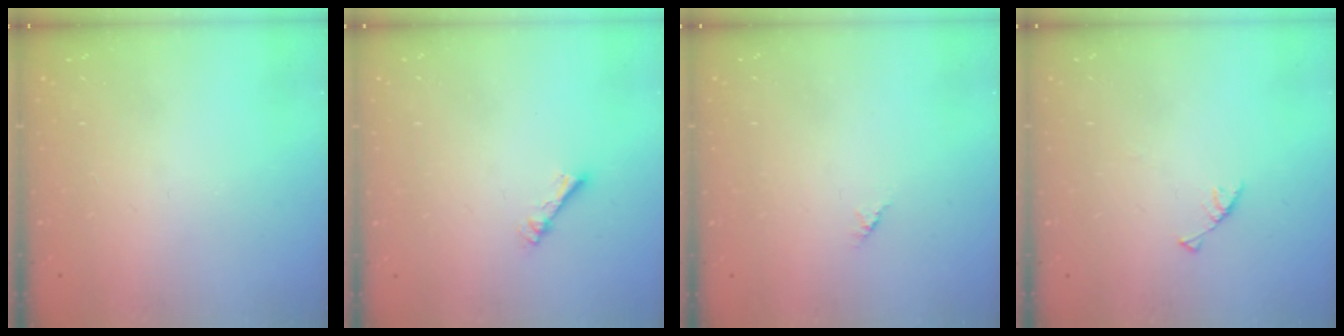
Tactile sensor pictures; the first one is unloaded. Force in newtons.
{"total": 2.3, "press": 2.2, "slide": 0.4}
{"total": 1.2, "press": 1.2, "slide": 0.3}
{"total": 3.0, "press": 3.0, "slide": 0.3}